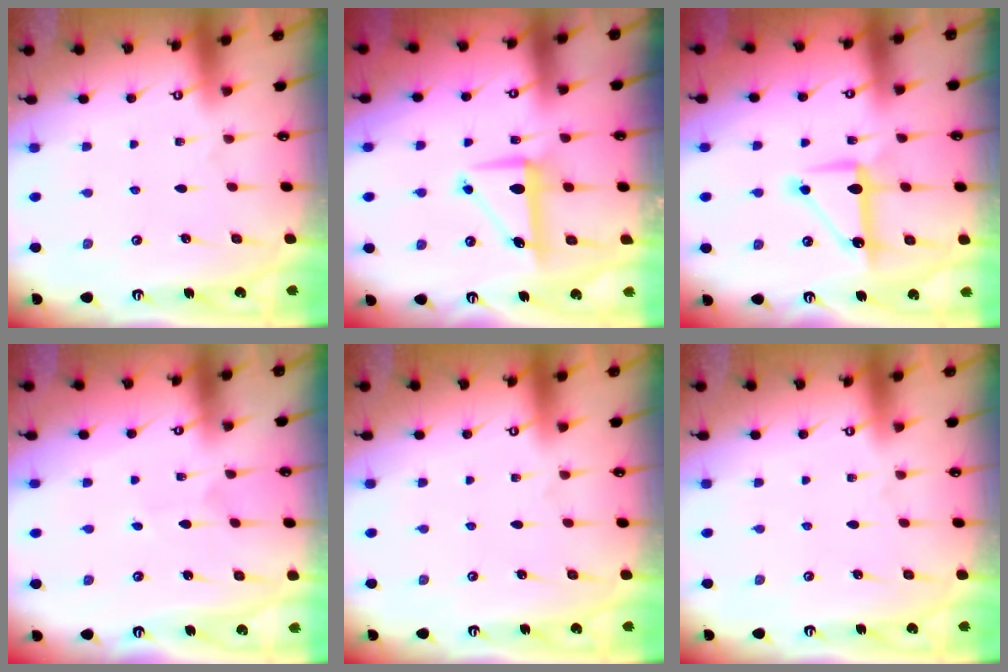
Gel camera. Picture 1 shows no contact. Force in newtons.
{"total": 8.3, "press": 8.2, "slide": 0.3}
{"total": 9.9, "press": 9.9, "slide": 0.7}
{"total": 2.5, "press": 2.5, "slide": 0.1}
{"total": 0.0}
{"total": 0.0}